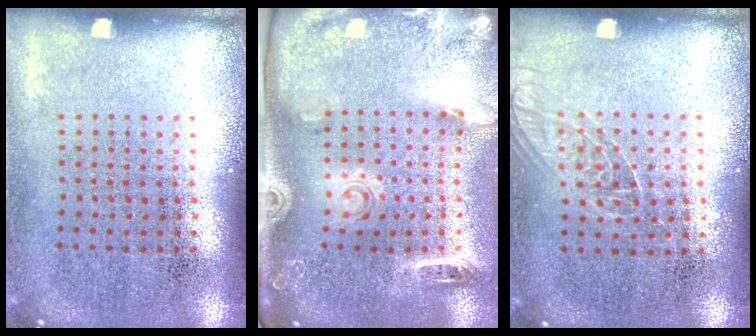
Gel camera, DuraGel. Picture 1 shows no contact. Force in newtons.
{"total": 2.8, "press": 2.0, "slide": 2.0}
{"total": 1.2, "press": 1.1, "slide": 0.5}